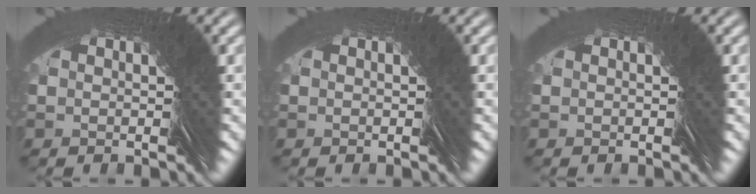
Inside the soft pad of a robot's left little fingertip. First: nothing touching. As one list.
[{"total": 0.0}, {"total": 0.0}]